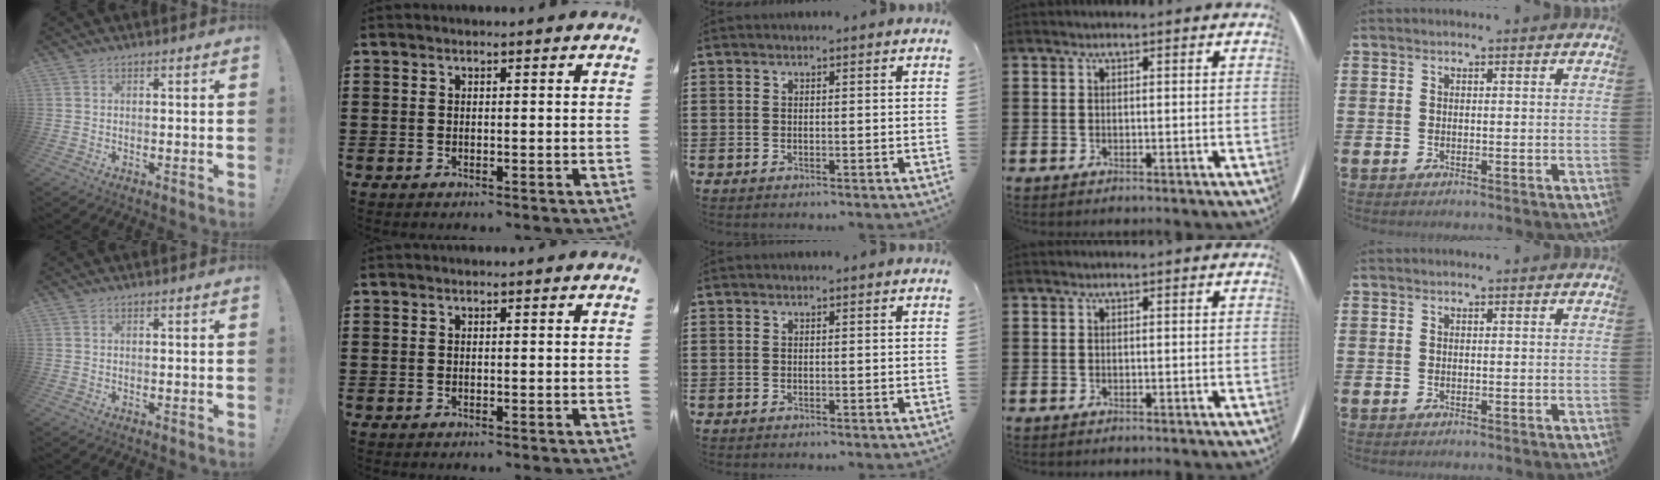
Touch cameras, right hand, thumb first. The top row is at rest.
{}